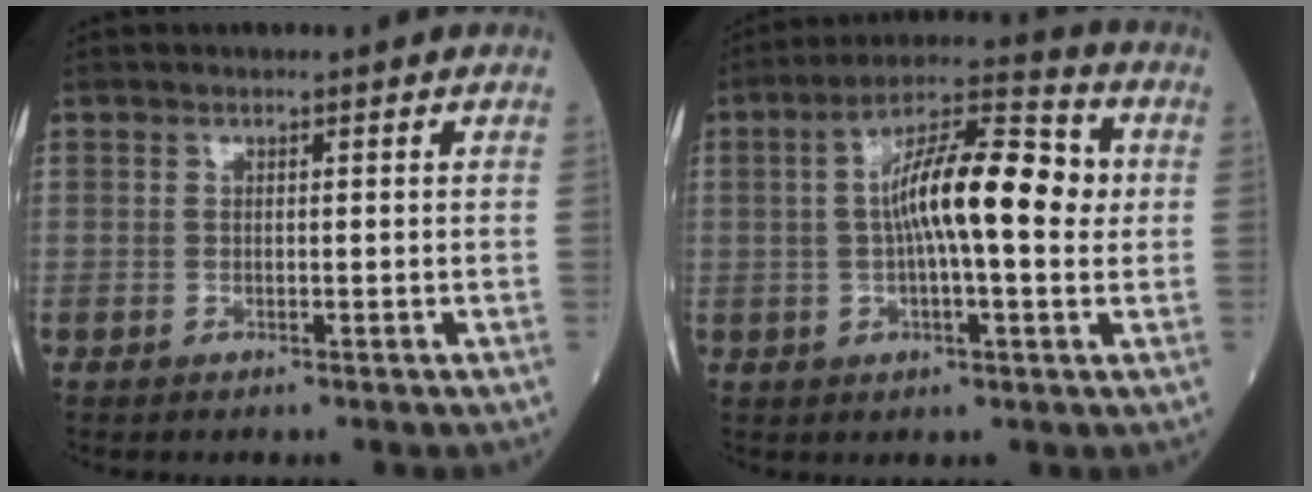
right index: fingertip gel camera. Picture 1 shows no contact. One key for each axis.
{"total": 13.6, "fx": 1.2, "fy": 3.0, "fz": 13.2, "tx": -0.227, "ty": 0.032, "tz": 0.012}